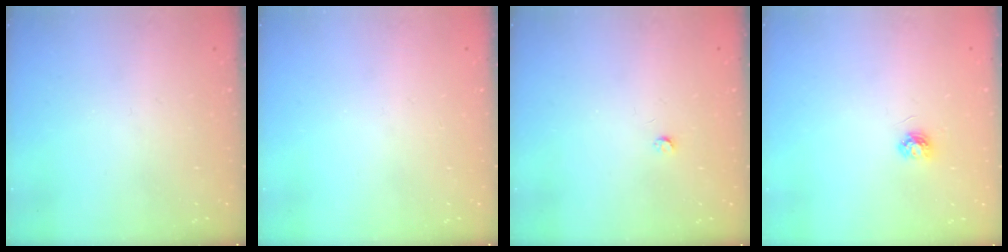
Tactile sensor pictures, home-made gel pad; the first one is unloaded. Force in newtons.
{"total": 0.0}
{"total": 2.5, "press": 2.5, "slide": 0.4}
{"total": 3.9, "press": 3.9, "slide": 0.4}